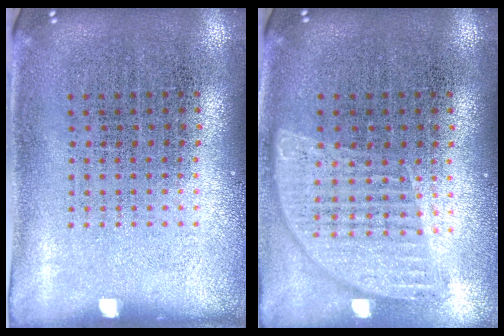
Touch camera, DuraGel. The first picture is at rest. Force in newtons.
{"total": 0.9, "press": 0.9, "slide": 0.0}